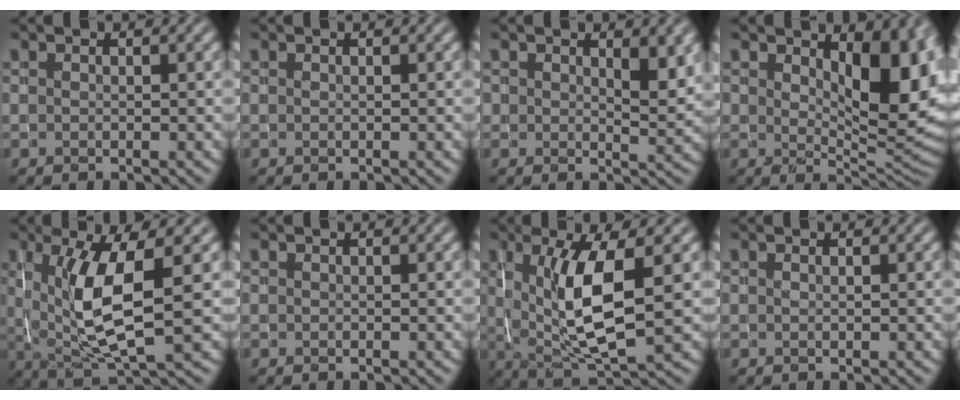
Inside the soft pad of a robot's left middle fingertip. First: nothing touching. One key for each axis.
{"total": 0.0}
{"total": 3.0, "fx": 1.3, "fy": 1.4, "fz": 2.3, "tx": -0.034, "ty": -0.007, "tz": 0.025}
{"total": 8.7, "fx": 2.8, "fy": 4.3, "fz": 7.1, "tx": -0.096, "ty": -0.015, "tz": 0.042}
{"total": 7.4, "fx": 0.7, "fy": 2.0, "fz": 7.1, "tx": -0.136, "ty": -0.012, "tz": 0.020}
{"total": 0.0}
{"total": 7.7, "fx": 0.8, "fy": 2.2, "fz": 7.3, "tx": -0.133, "ty": -0.011, "tz": 0.020}
{"total": 0.0}